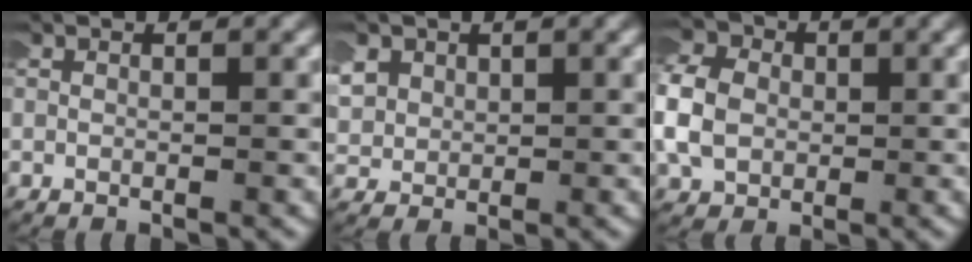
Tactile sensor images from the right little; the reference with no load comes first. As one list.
[{"total": 2.7, "force": [1.0, 2.2, 1.2], "torque": [-0.049, -0.006, 0.024]}, {"total": 4.9, "force": [0.1, 4.1, 2.7], "torque": [-0.081, 0.003, -0.002]}]